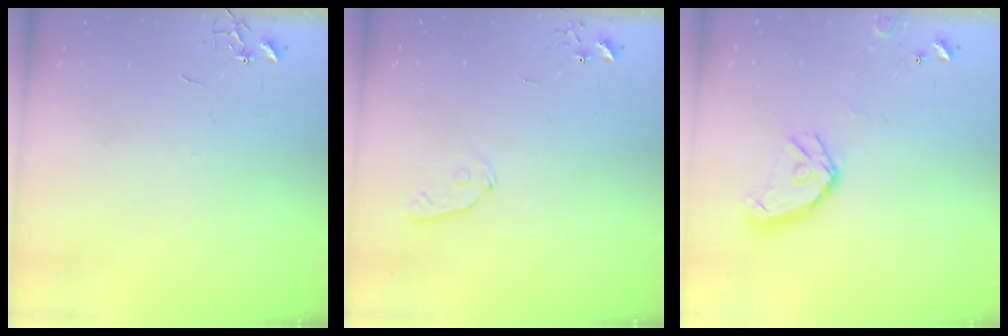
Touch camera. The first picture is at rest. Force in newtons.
{"total": 6.0, "press": 5.9, "slide": 0.9}
{"total": 13.0, "press": 12.9, "slide": 1.9}